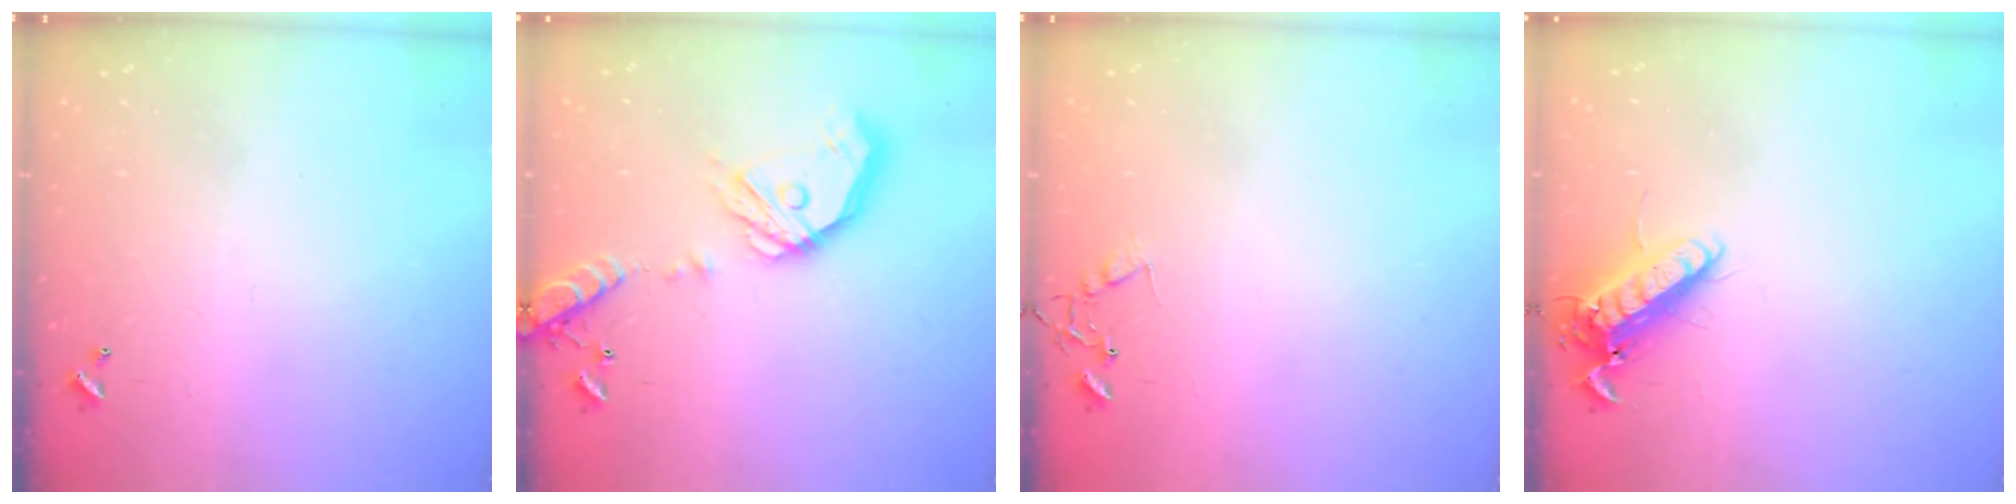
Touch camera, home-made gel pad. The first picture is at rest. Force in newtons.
{"total": 18.1, "press": 17.8, "slide": 3.3}
{"total": 7.5, "press": 7.5, "slide": 0.4}
{"total": 12.5, "press": 12.3, "slide": 2.1}